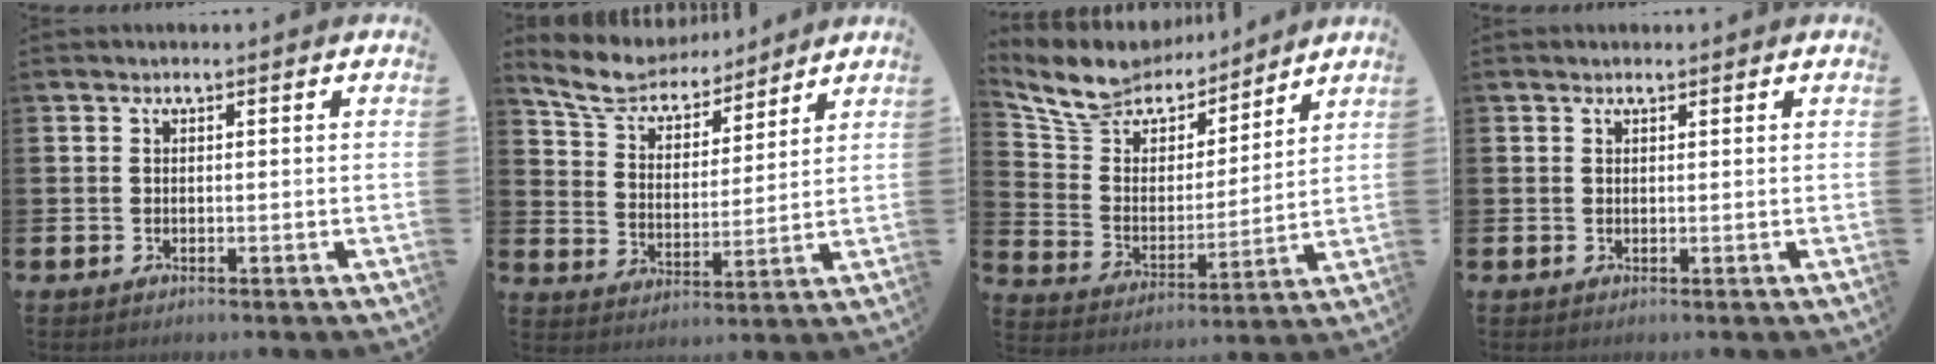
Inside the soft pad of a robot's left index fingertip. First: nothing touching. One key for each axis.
{"total": 7.8, "fx": 7.4, "fy": 2.1, "fz": 1.5, "tx": -0.069, "ty": -0.047, "tz": 0.132}
{"total": 9.6, "fx": 8.8, "fy": 3.7, "fz": 1.1, "tx": -0.078, "ty": -0.062, "tz": 0.161}
{"total": 0.9, "fx": 0.9, "fy": 0.3, "fz": 0.2, "tx": 0.010, "ty": -0.003, "tz": 0.013}